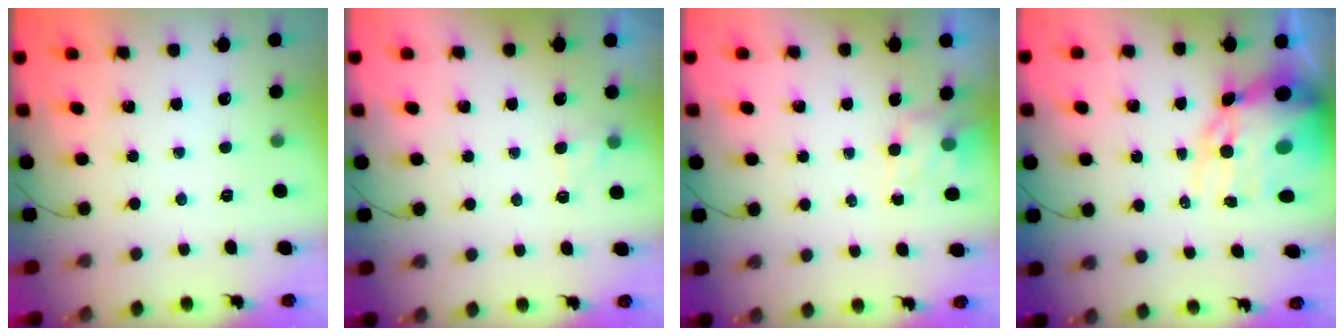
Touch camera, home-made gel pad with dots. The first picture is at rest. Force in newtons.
{"total": 1.9, "press": 1.4, "slide": 1.2}
{"total": 4.8, "press": 4.7, "slide": 1.1}
{"total": 15.0, "press": 14.6, "slide": 3.6}